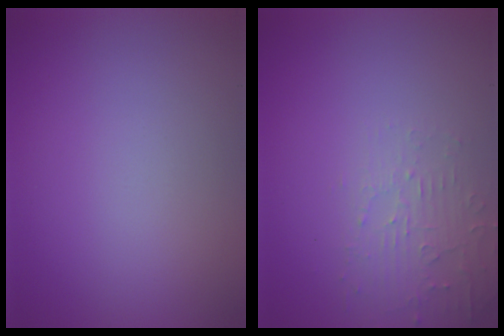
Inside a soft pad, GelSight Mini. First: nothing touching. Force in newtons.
{"total": 2.4, "press": 2.3, "slide": 0.6}